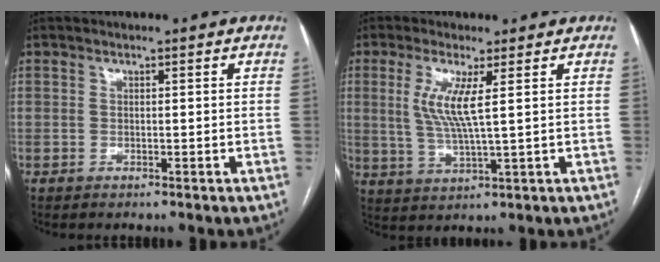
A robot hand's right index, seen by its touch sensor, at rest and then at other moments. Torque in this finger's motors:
{"motor_torque": [0.45, 0.26, 0.57, 0.20]}